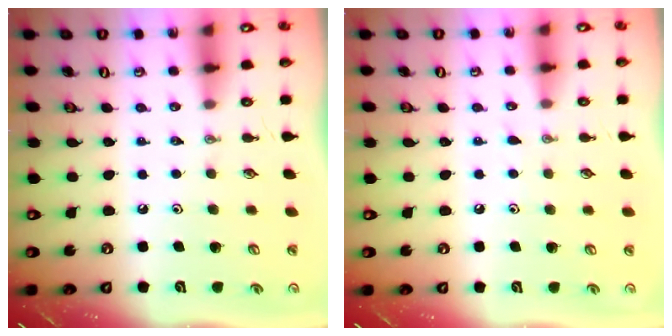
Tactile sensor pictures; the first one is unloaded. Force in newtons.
{"total": 3.9, "press": 3.9, "slide": 0.2}